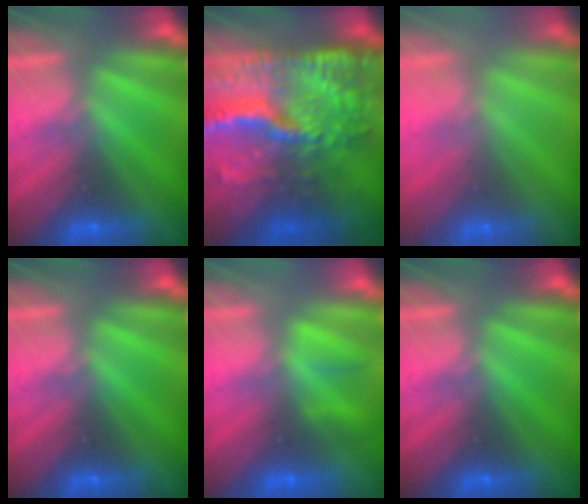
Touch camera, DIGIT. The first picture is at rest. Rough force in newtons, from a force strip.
{"total": 7.0}
{"total": 2.6}
{"total": 0.0}
{"total": 2.1}
{"total": 0.0}